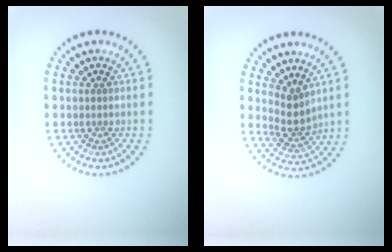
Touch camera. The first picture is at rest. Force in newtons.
{"total": 2.5, "press": 1.8, "slide": 1.7}